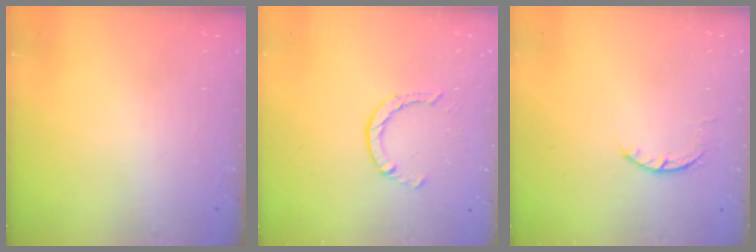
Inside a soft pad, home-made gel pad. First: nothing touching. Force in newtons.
{"total": 2.9, "press": 2.8, "slide": 0.4}
{"total": 3.2, "press": 3.2, "slide": 0.4}